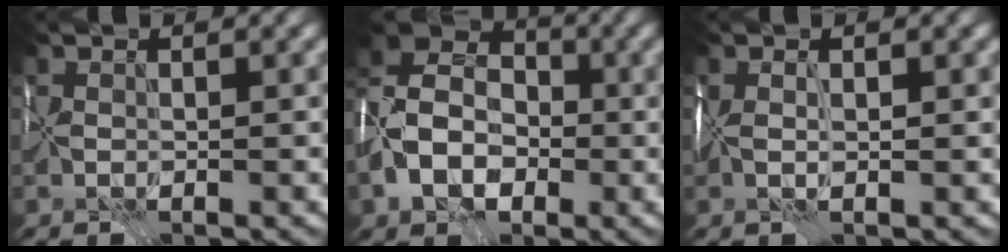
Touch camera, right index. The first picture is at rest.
{"total": 9.1, "force": [-2.7, 6.7, 5.6], "torque": [-0.120, -0.001, -0.065]}
{"total": 2.3, "force": [0.3, 0.9, 2.1], "torque": [-0.039, 0.000, 0.005]}